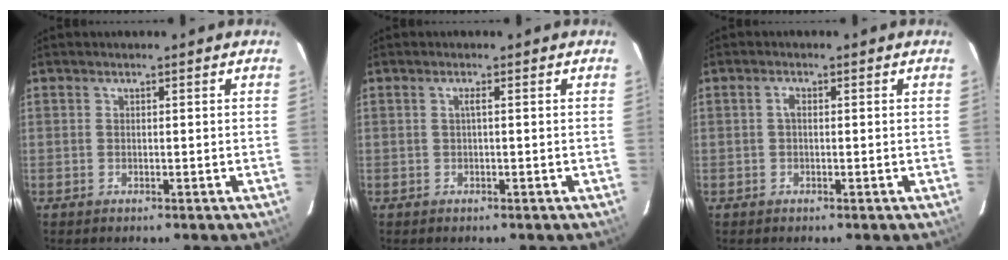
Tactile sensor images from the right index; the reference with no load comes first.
{"total": 0.8, "force": [0.0, -0.1, 0.7], "torque": [-0.012, 0.004, -0.003]}
{"total": 1.2, "force": [0.0, 0.6, 1.0], "torque": [-0.020, 0.007, -0.003]}